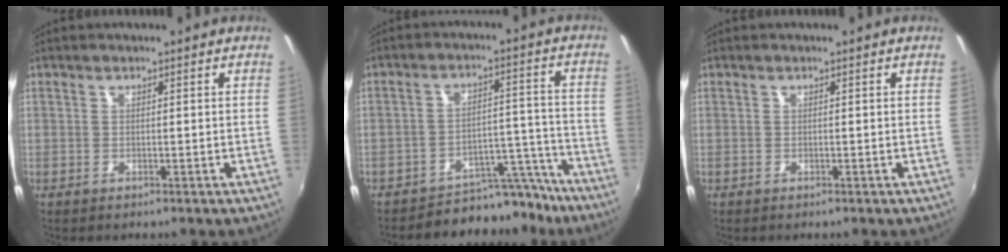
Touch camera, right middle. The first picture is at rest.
{"total": 9.9, "force": [-9.1, 3.7, 1.4], "torque": [-0.009, 0.042, -0.118]}
{"total": 0.0}